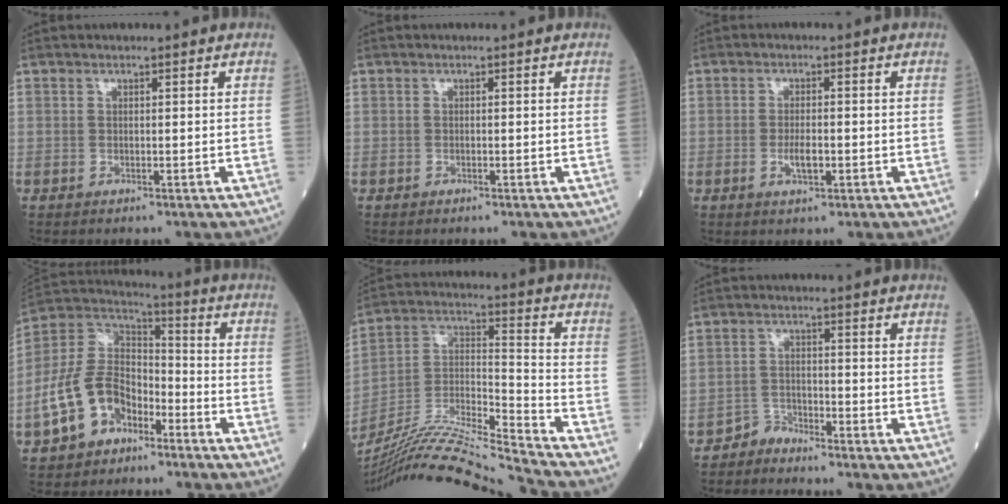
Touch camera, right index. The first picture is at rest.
{"total": 0.0}
{"total": 3.0, "force": [-0.9, 0.9, 2.7], "torque": [-0.054, 0.000, -0.014]}
{"total": 12.0, "force": [-6.2, 7.7, 6.9], "torque": [-0.163, 0.025, -0.120]}
{"total": 20.0, "force": [-18.6, -2.2, 6.8], "torque": [-0.134, 0.004, -0.330]}
{"total": 2.4, "force": [-2.2, 0.3, -0.7], "torque": [0.023, -0.006, -0.042]}